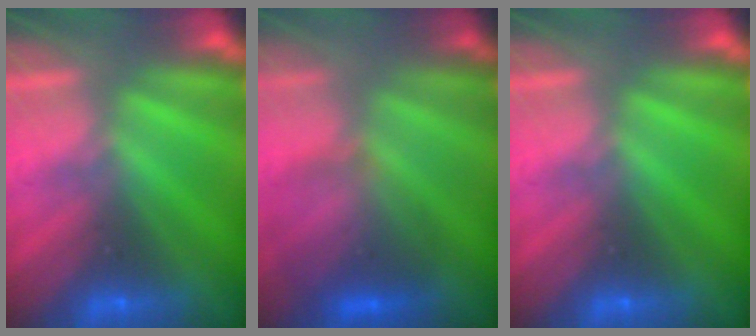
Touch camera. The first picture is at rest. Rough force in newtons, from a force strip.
{"total": 4.9}
{"total": 0.0}